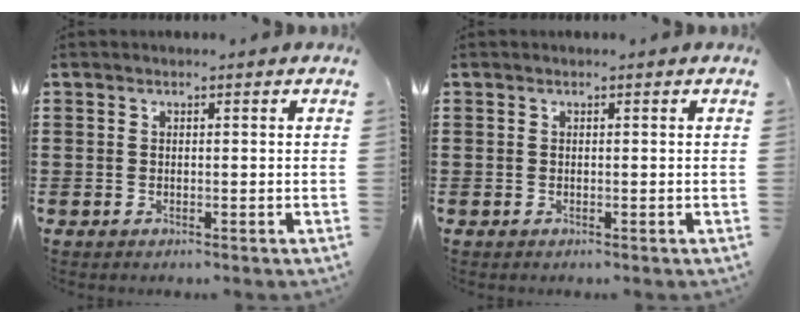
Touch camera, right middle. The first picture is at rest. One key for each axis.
{"total": 0.0}